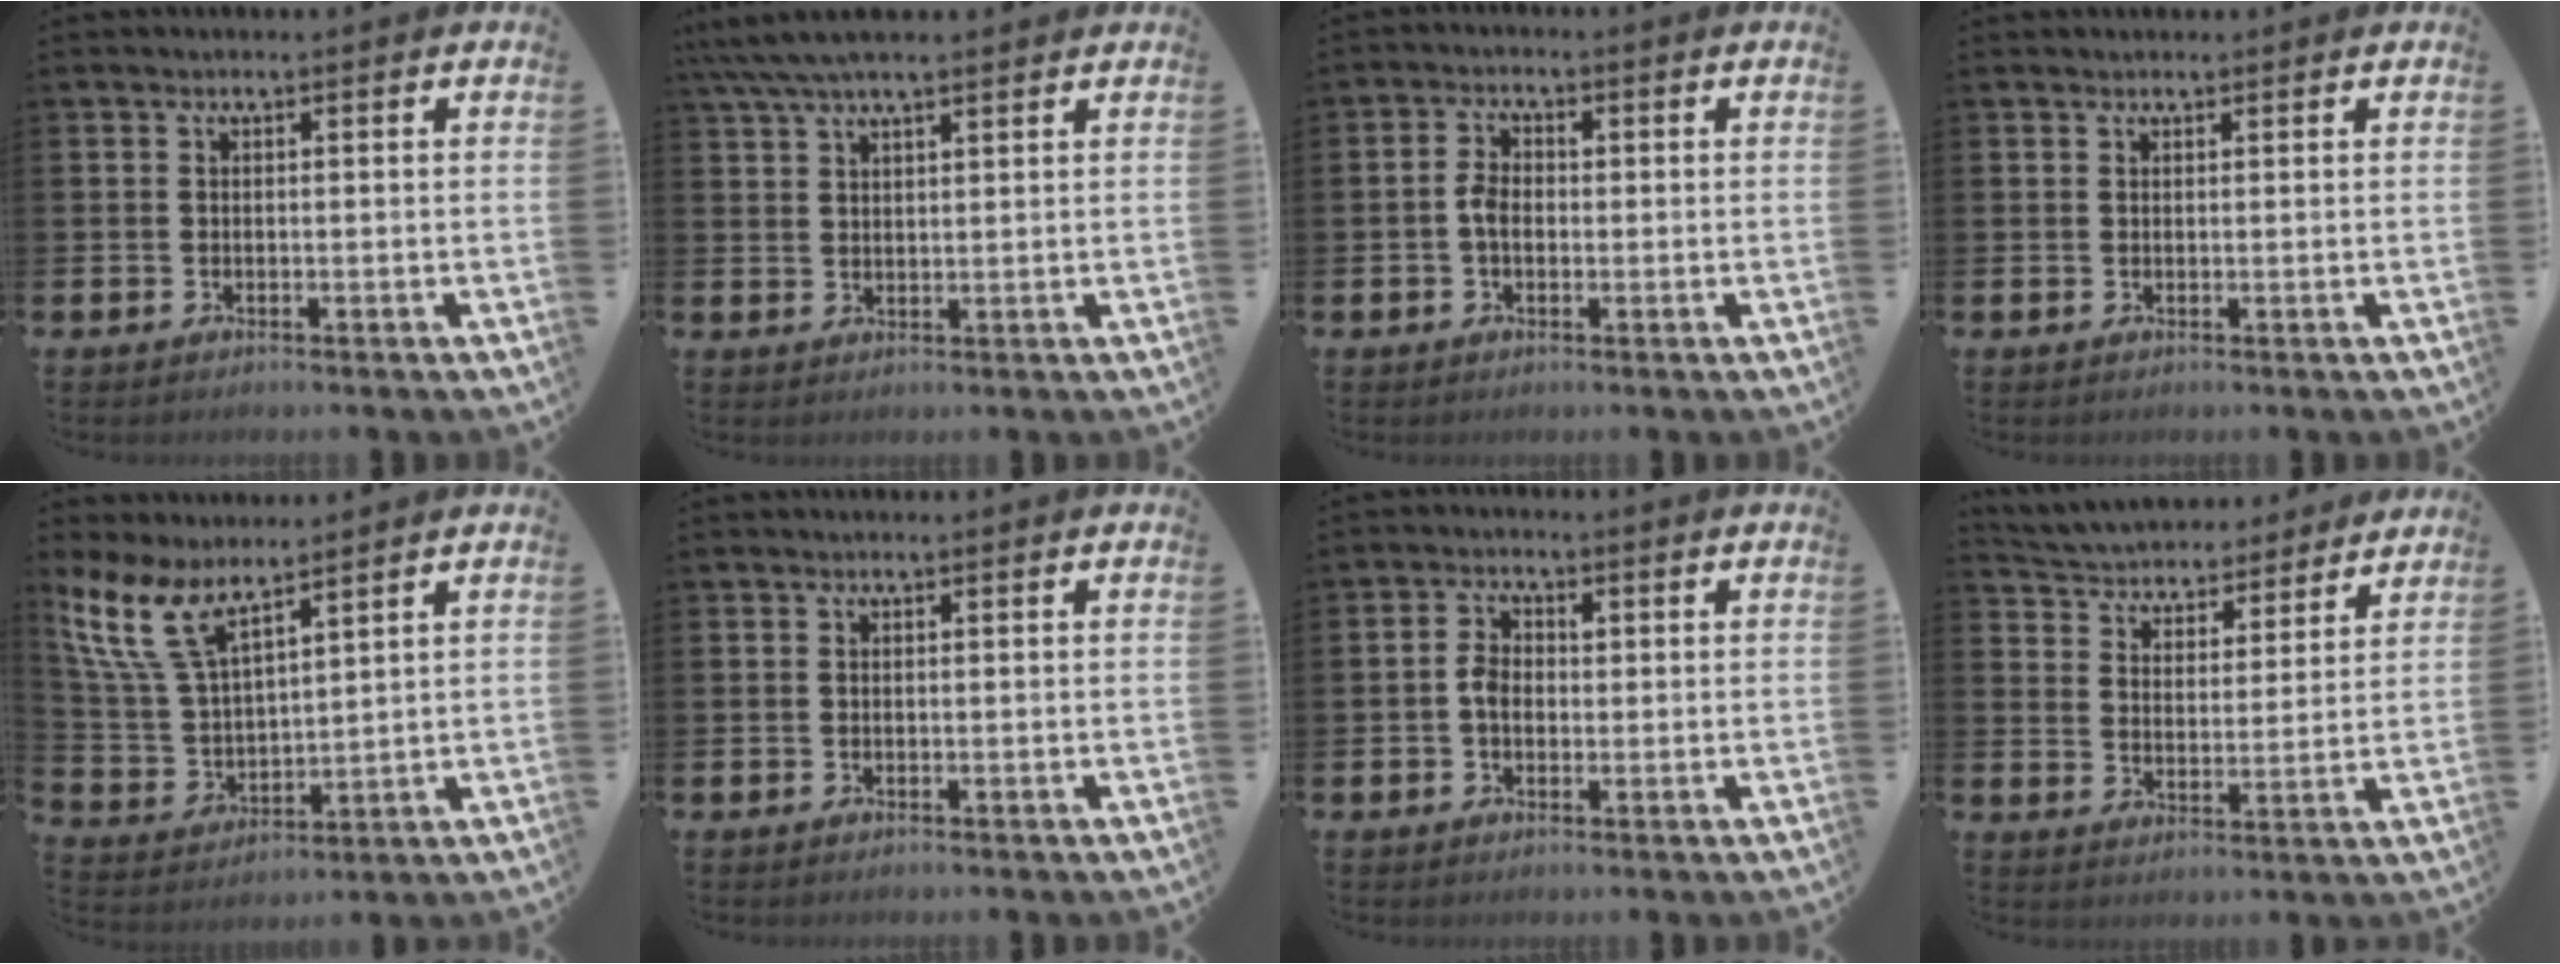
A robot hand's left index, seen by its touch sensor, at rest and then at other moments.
{"total": 5.2, "force": [4.4, 1.2, 2.4], "torque": [-0.056, -0.008, 0.081]}
{"total": 2.9, "force": [-0.1, 1.9, 2.2], "torque": [-0.039, 0.008, -0.004]}
{"total": 0.6, "force": [0.6, 0.2, 0.1], "torque": [0.009, -0.002, 0.009]}
{"total": 9.0, "force": [7.3, 2.6, 4.6], "torque": [-0.122, -0.024, 0.137]}
{"total": 0.0}
{"total": 2.8, "force": [0.0, 2.1, 1.9], "torque": [-0.028, 0.005, -0.004]}
{"total": 4.7, "force": [4.4, 1.5, 0.0], "torque": [-0.031, -0.038, 0.072]}